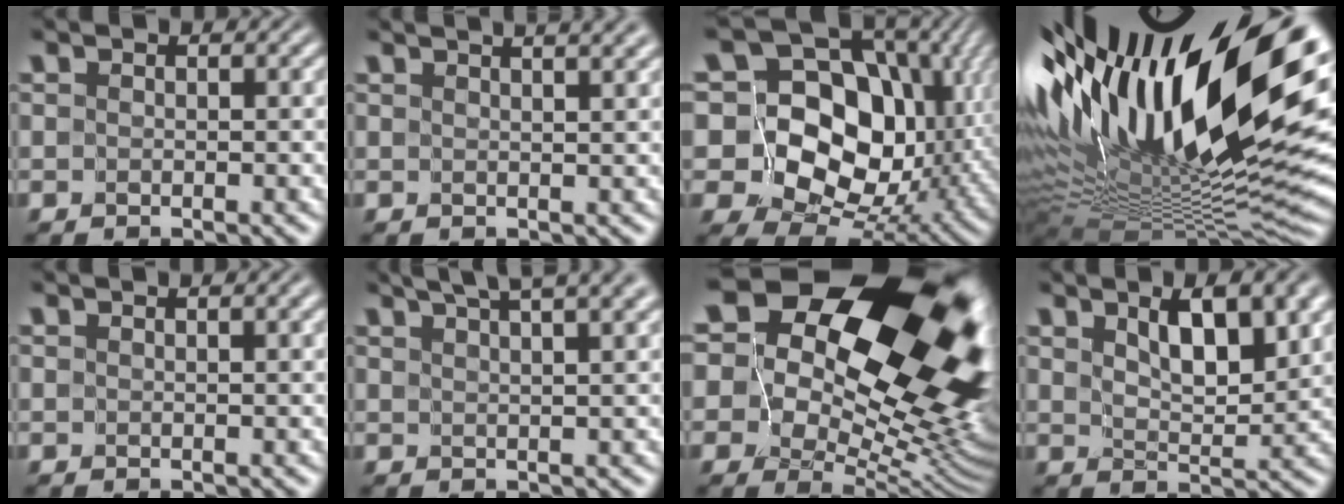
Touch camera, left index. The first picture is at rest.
{"total": 6.2, "force": [4.3, 2.5, 3.8], "torque": [-0.019, 0.036, 0.022]}
{"total": 18.1, "force": [4.9, 13.5, 11.0], "torque": [-0.212, 0.032, 0.095]}
{"total": 20.6, "force": [7.6, 7.9, 17.5], "torque": [-0.291, 0.012, 0.140]}
{"total": 1.7, "force": [1.2, 0.3, 1.1], "torque": [-0.013, -0.005, 0.012]}
{"total": 8.1, "force": [5.9, 2.4, 5.0], "torque": [-0.041, 0.042, 0.054]}
{"total": 23.3, "force": [9.5, 13.9, 16.2], "torque": [-0.275, 0.058, 0.158]}
{"total": 6.3, "force": [3.1, 2.3, 4.9], "torque": [-0.077, 0.004, 0.051]}